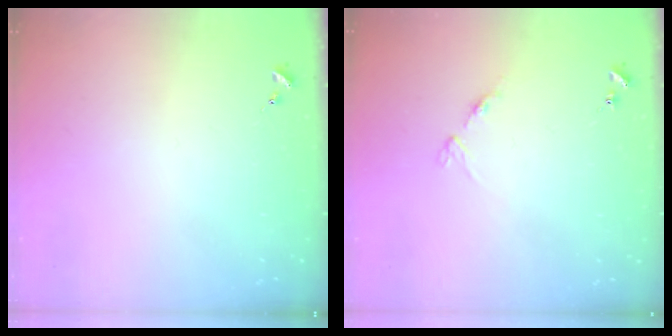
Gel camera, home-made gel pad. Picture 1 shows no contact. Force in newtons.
{"total": 7.8, "press": 7.8, "slide": 0.6}